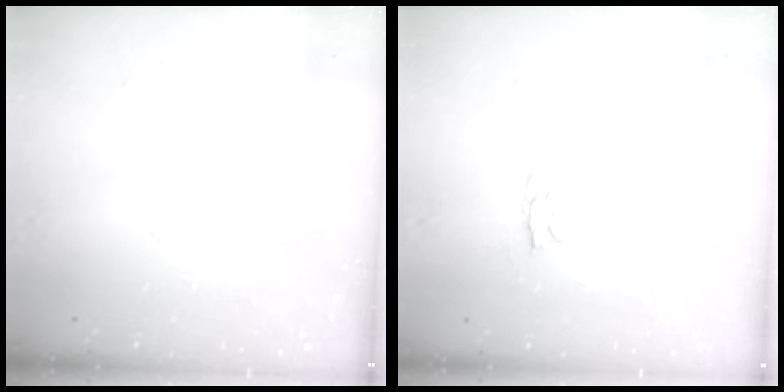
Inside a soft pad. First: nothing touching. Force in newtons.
{"total": 4.1, "press": 4.0, "slide": 0.5}